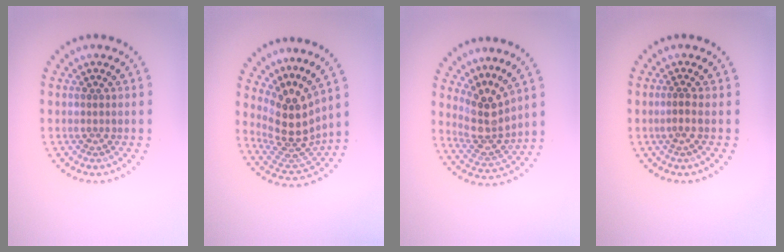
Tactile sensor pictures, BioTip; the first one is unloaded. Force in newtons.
{"total": 4.8, "press": 3.6, "slide": 3.2}
{"total": 3.8, "press": 2.8, "slide": 2.6}
{"total": 1.0, "press": 0.6, "slide": 0.8}